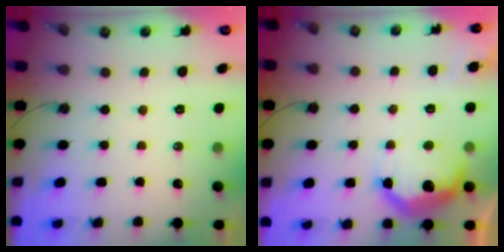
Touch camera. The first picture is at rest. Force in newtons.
{"total": 12.0, "press": 12.0, "slide": 0.6}